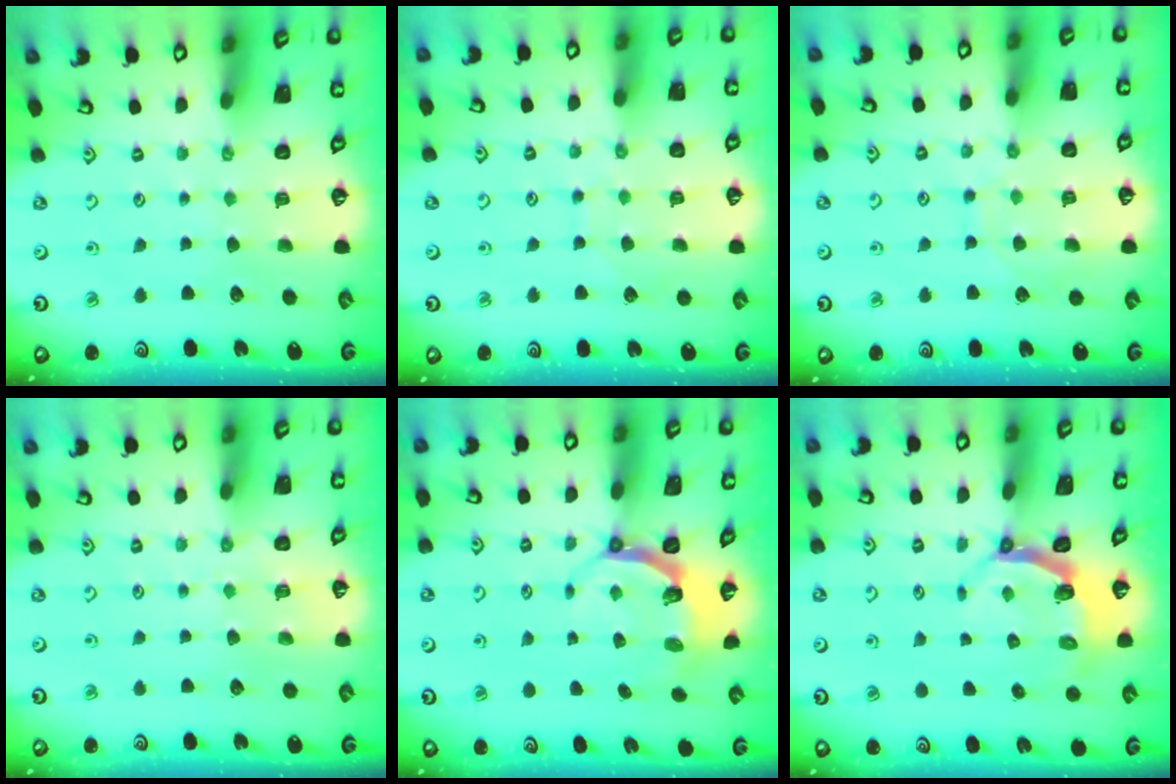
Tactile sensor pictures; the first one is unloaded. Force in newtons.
{"total": 5.7, "press": 5.7, "slide": 0.6}
{"total": 8.7, "press": 8.7, "slide": 0.6}
{"total": 4.0, "press": 4.0, "slide": 0.8}
{"total": 5.6, "press": 4.5, "slide": 3.3}
{"total": 4.4, "press": 3.1, "slide": 3.2}